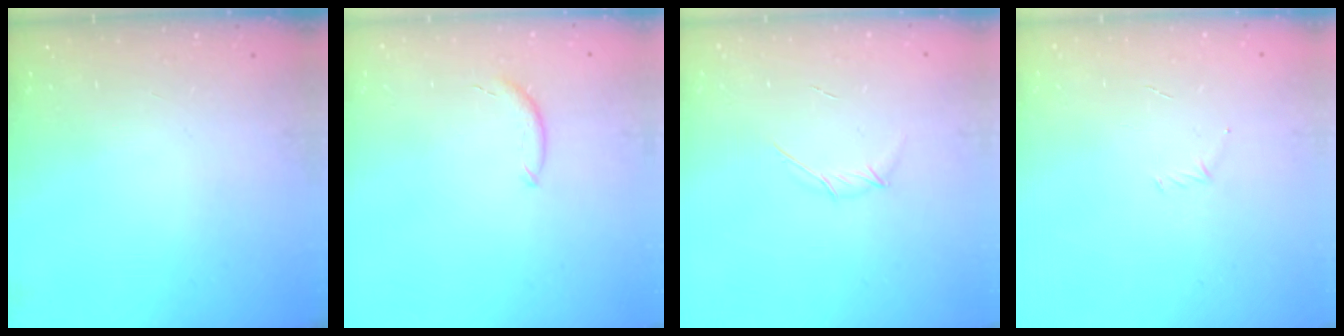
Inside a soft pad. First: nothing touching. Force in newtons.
{"total": 5.8, "press": 5.7, "slide": 0.7}
{"total": 4.2, "press": 4.2, "slide": 0.8}
{"total": 2.9, "press": 2.8, "slide": 0.8}